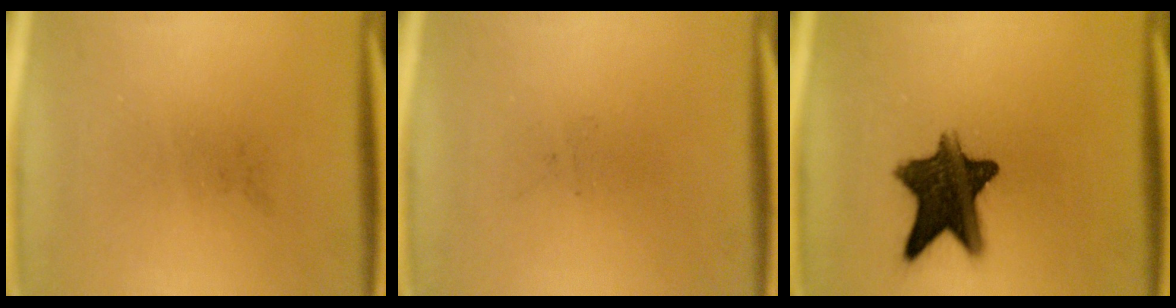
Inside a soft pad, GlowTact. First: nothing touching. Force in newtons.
{"total": 0.0}
{"total": 12.2}